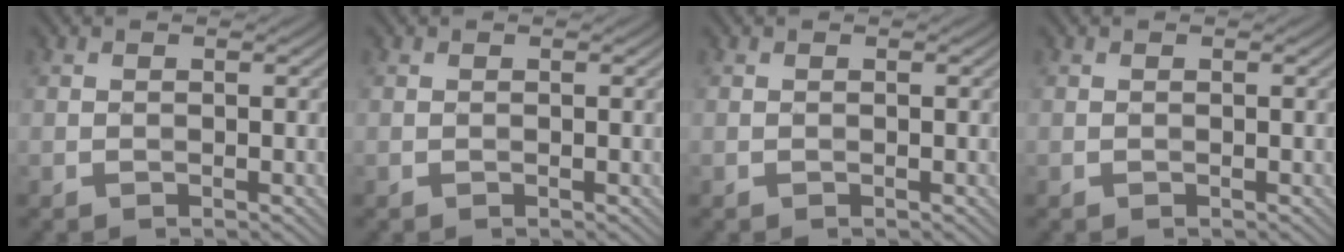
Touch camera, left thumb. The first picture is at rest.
{"total": 0.0}
{"total": 0.0}
{"total": 0.0}